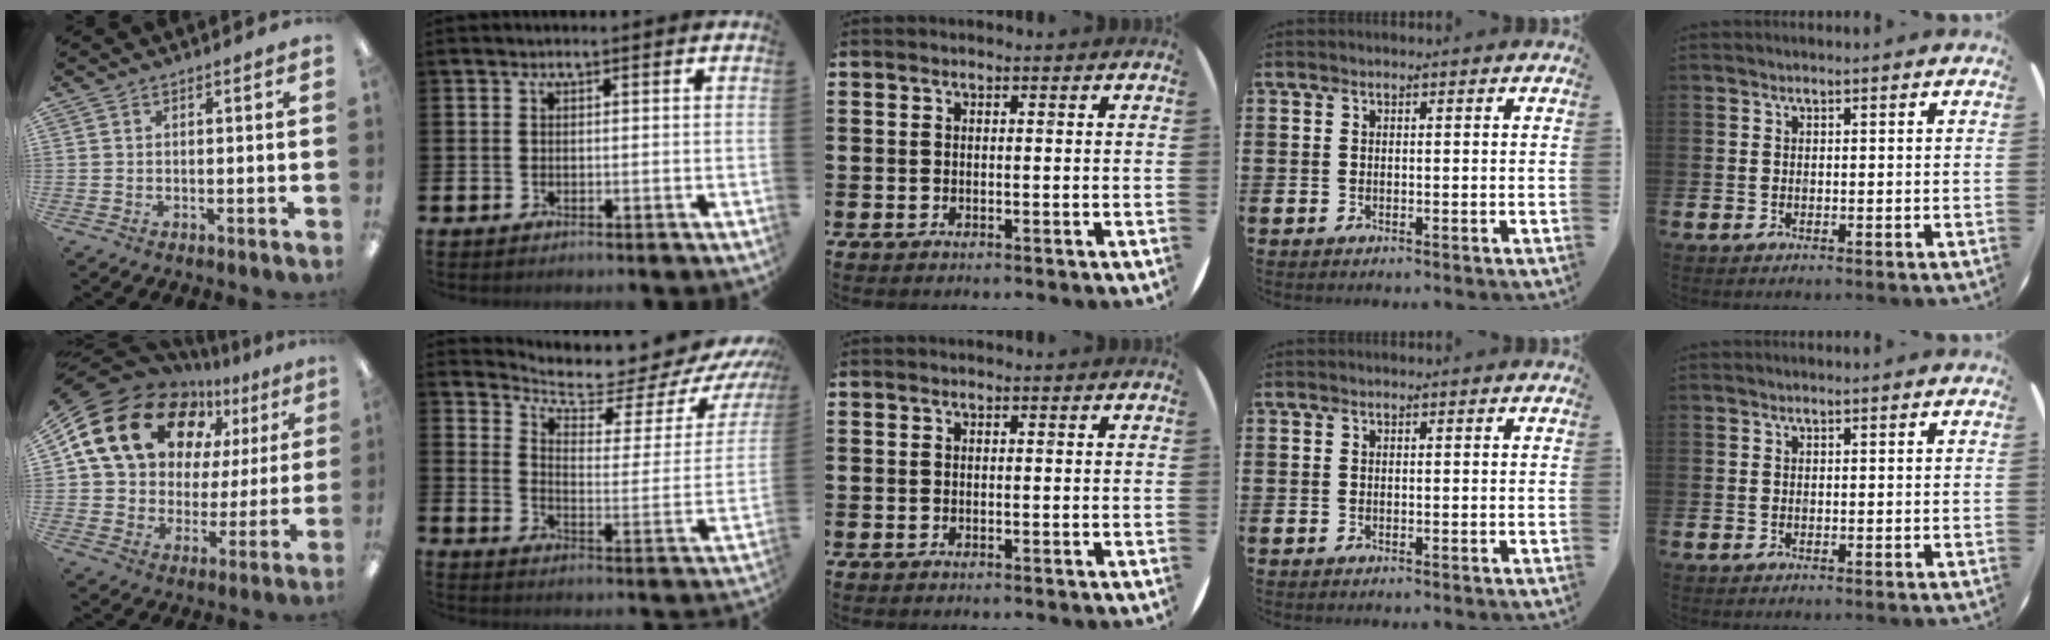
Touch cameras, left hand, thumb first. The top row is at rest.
{"thumb": {"total": 21.3, "force": [10.8, 14.6, 11.0], "torque": [-0.204, -0.045, 0.205]}, "index": {"total": 5.6, "force": [5.2, 1.5, 1.5], "torque": [-0.041, -0.058, 0.076]}}